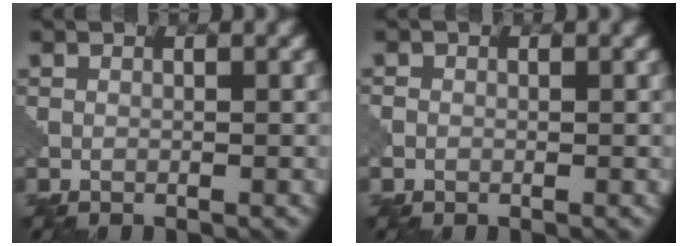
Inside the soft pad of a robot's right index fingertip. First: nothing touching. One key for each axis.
{"total": 0.7, "fx": -0.3, "fy": 0.6, "fz": 0.2, "tx": 0.001, "ty": -0.004, "tz": -0.005}